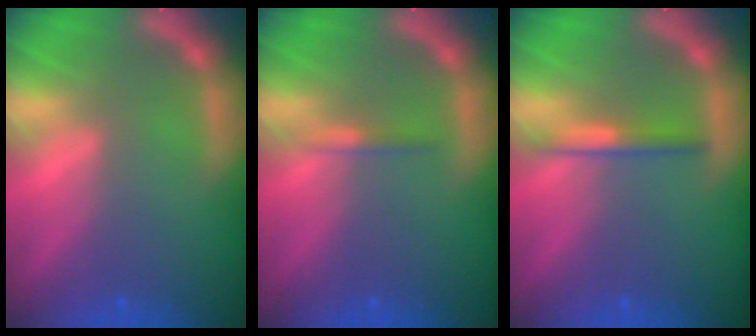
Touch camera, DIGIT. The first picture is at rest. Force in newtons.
{"total": 0.9}
{"total": 2.0}